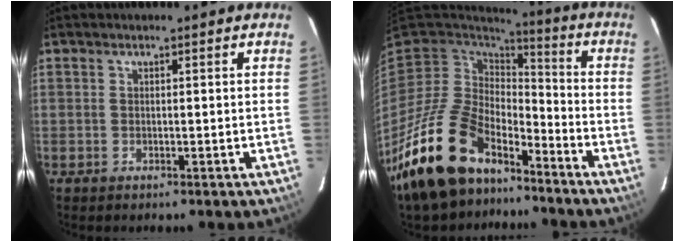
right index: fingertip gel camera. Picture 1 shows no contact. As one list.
[{"total": 20.1, "force": [-14.5, 9.6, 10.2], "torque": [-0.220, -0.018, -0.253]}]